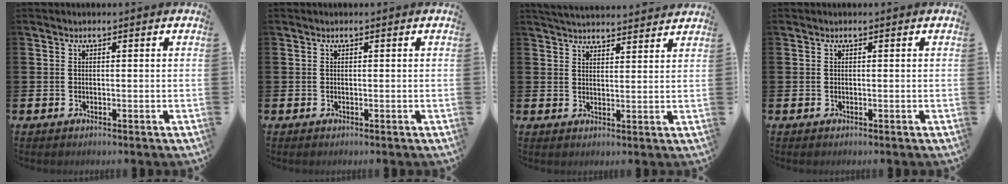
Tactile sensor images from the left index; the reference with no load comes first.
{"total": 0.0}
{"total": 4.1, "force": [4.1, 0.1, 0.2], "torque": [-0.009, -0.025, 0.074]}
{"total": 0.0}